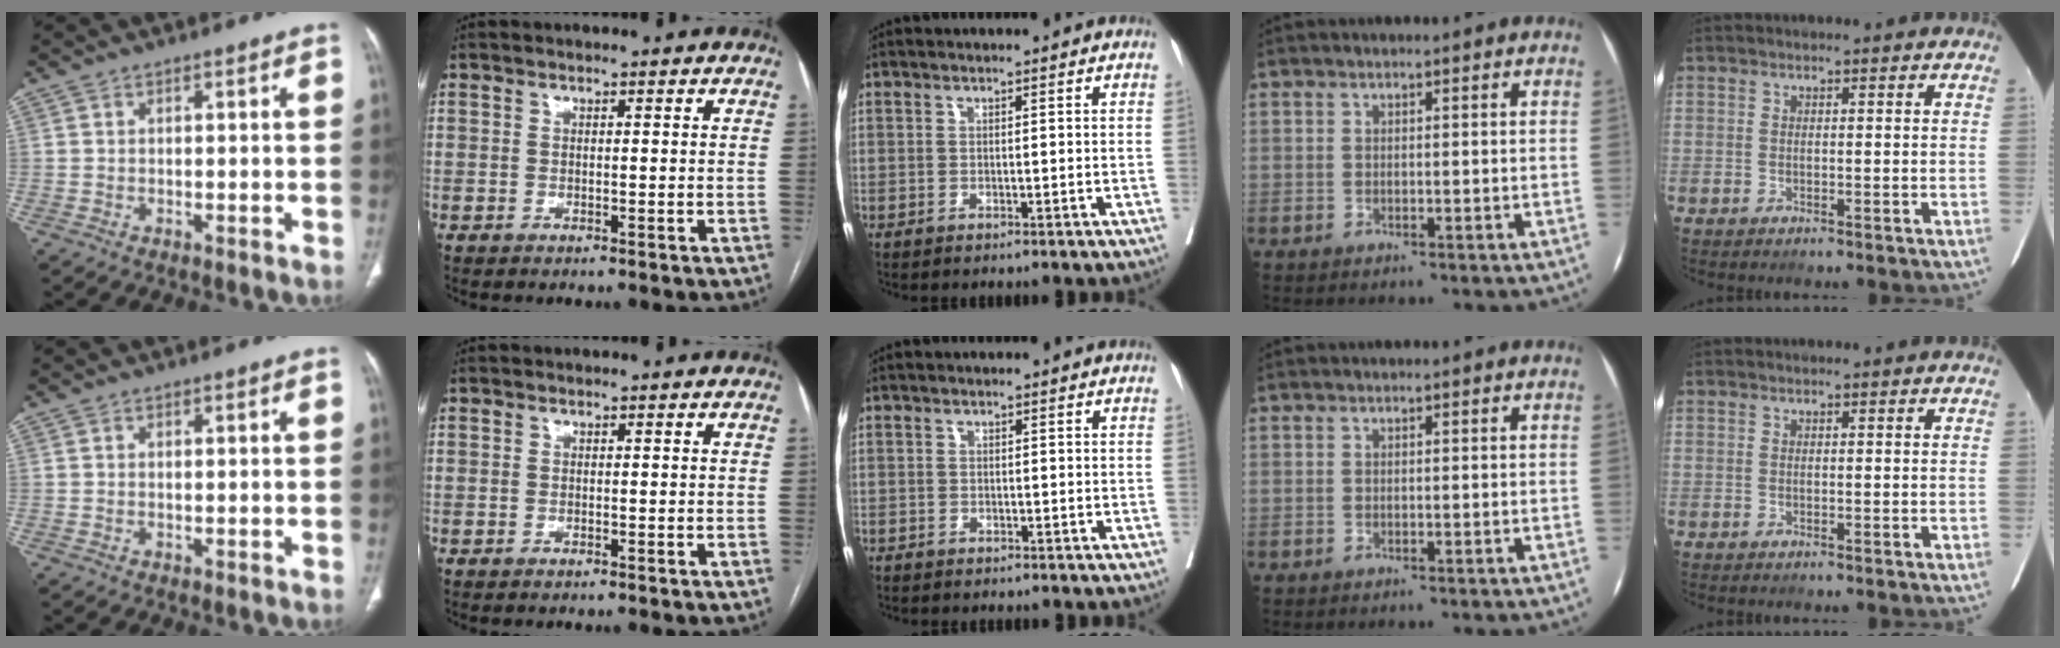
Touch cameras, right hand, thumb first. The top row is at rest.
{"middle": {"total": 1.1, "force": [-0.7, 0.6, -0.6], "torque": [-0.004, 0.007, -0.014]}}